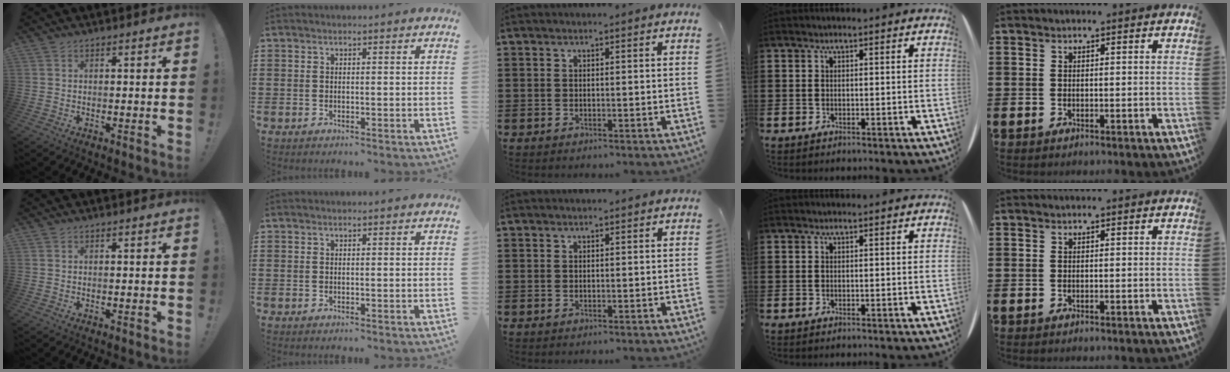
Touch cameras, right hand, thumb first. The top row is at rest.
{}